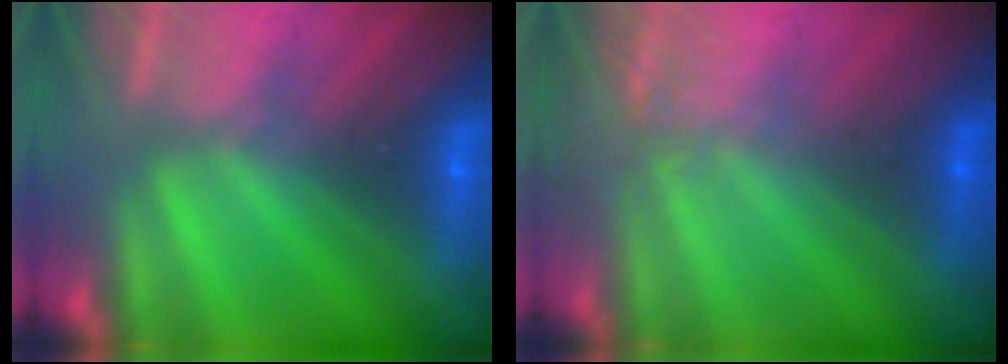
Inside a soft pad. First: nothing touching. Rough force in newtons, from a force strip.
{"total": 2.2}